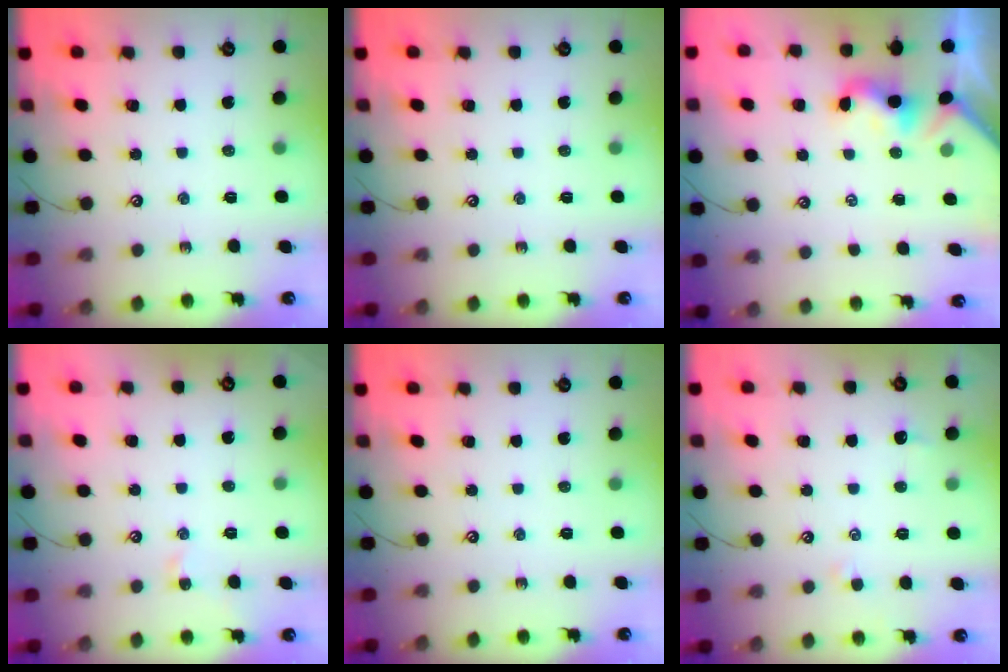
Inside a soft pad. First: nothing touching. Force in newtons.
{"total": 0.0}
{"total": 2.0, "press": 1.9, "slide": 0.5}
{"total": 1.3, "press": 1.3, "slide": 0.3}
{"total": 0.0}
{"total": 1.0, "press": 0.8, "slide": 0.5}